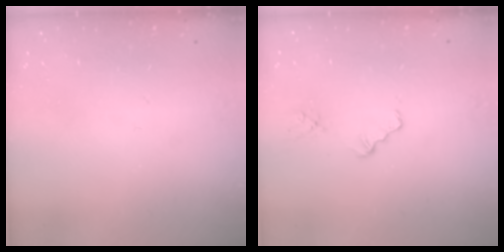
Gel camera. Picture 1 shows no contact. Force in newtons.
{"total": 2.2, "press": 2.2, "slide": 0.2}